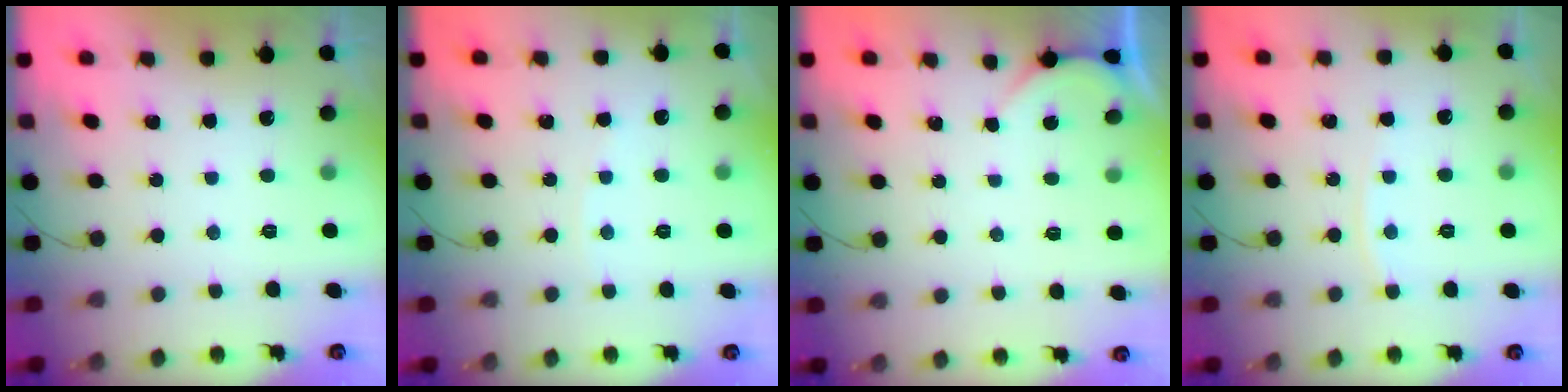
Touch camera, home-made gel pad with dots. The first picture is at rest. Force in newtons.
{"total": 1.5, "press": 1.4, "slide": 0.3}
{"total": 0.8, "press": 0.8, "slide": 0.1}
{"total": 6.3, "press": 6.3, "slide": 0.7}